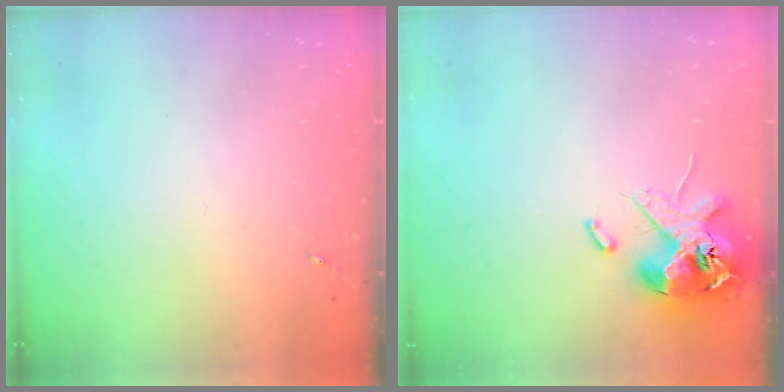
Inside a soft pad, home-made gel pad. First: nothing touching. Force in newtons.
{"total": 13.4, "press": 13.2, "slide": 2.3}